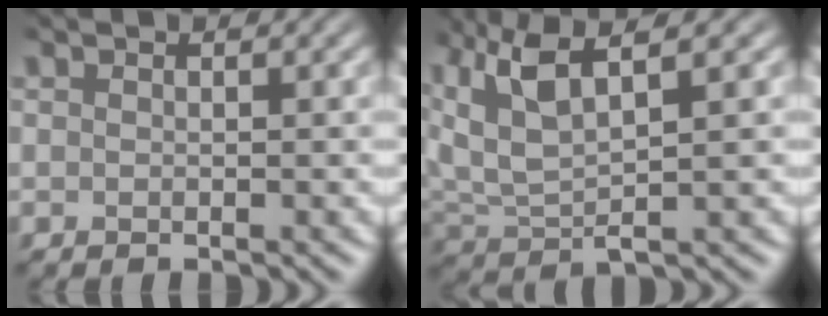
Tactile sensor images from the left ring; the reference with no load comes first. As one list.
[{"total": 6.6, "force": [4.1, 1.8, 4.8], "torque": [-0.112, 0.013, 0.082]}]